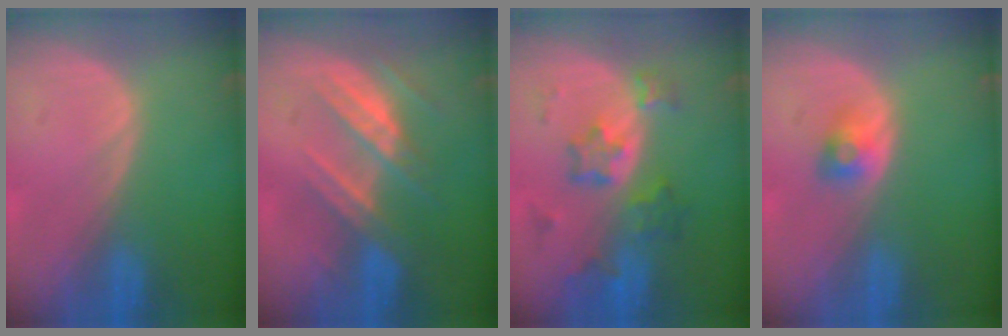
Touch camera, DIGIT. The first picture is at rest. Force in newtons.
{"total": 7.3, "press": 6.8, "slide": 2.7}
{"total": 6.9, "press": 6.7, "slide": 1.7}
{"total": 2.7, "press": 2.4, "slide": 1.1}